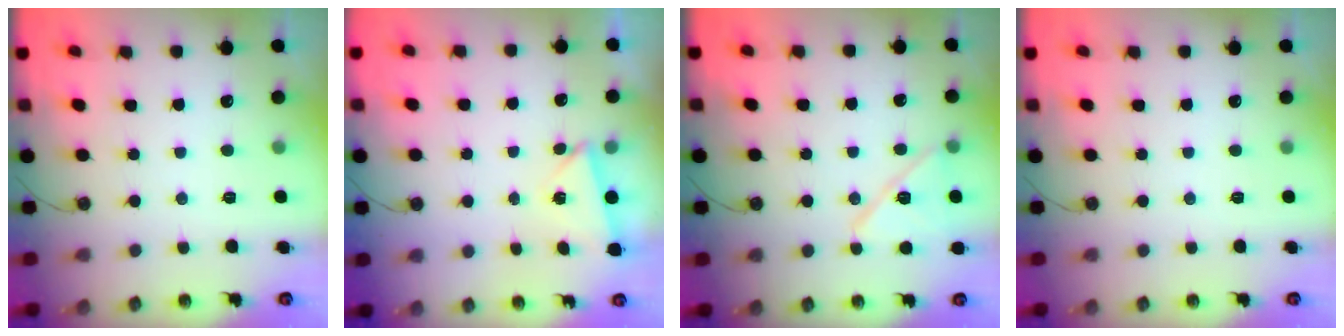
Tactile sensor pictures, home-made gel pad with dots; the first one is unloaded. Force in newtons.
{"total": 2.0, "press": 1.9, "slide": 0.7}
{"total": 11.9, "press": 11.9, "slide": 0.6}
{"total": 0.0}